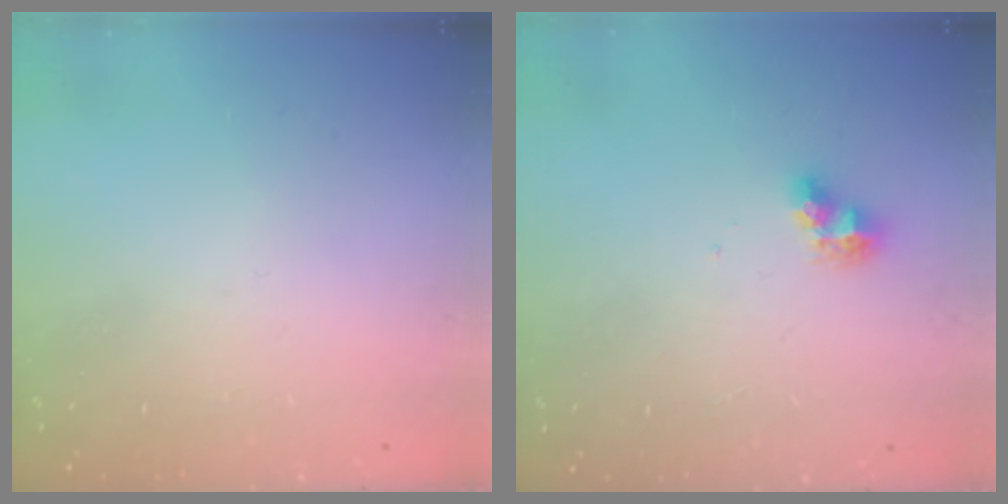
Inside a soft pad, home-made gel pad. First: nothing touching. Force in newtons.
{"total": 7.8, "press": 7.7, "slide": 0.9}